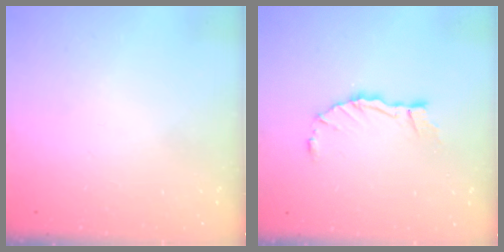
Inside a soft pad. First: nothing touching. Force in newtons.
{"total": 5.7, "press": 5.7, "slide": 0.1}